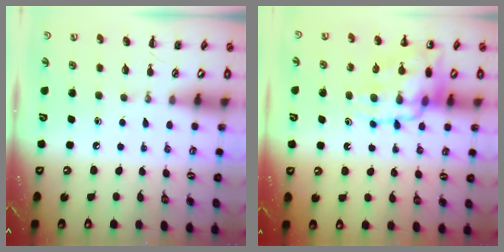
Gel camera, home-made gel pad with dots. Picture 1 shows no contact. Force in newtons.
{"total": 14.6, "press": 14.3, "slide": 3.0}